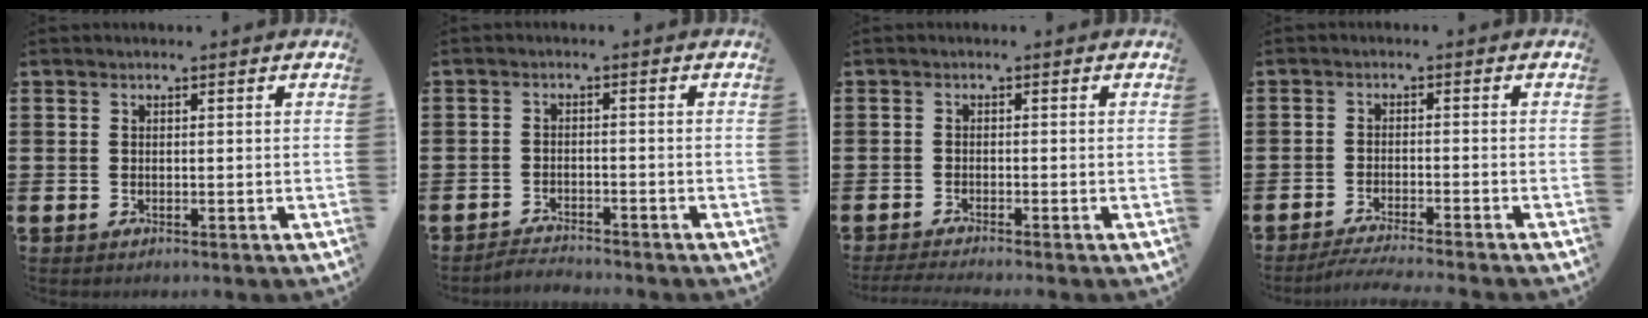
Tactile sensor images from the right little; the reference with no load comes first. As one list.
[{"total": 2.2, "force": [-2.2, -0.1, -0.2], "torque": [-0.002, 0.004, -0.047]}, {"total": 1.4, "force": [-1.2, 0.0, 0.8], "torque": [-0.011, 0.002, -0.023]}, {"total": 2.7, "force": [-2.4, -0.3, 1.2], "torque": [-0.017, 0.000, -0.045]}]